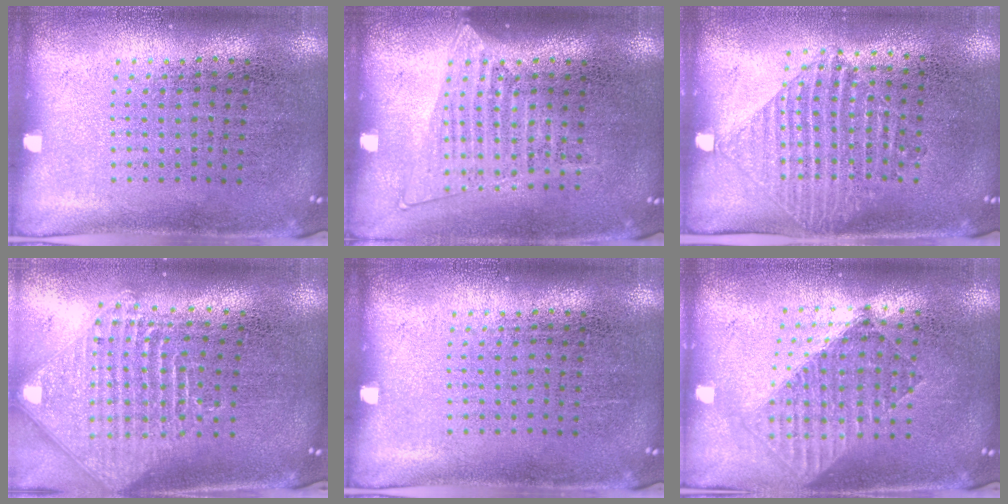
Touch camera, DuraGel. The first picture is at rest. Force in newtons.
{"total": 1.4, "press": 1.3, "slide": 0.6}
{"total": 1.2, "press": 1.1, "slide": 0.6}
{"total": 2.5, "press": 1.8, "slide": 1.7}
{"total": 0.0}
{"total": 1.5, "press": 1.3, "slide": 0.8}